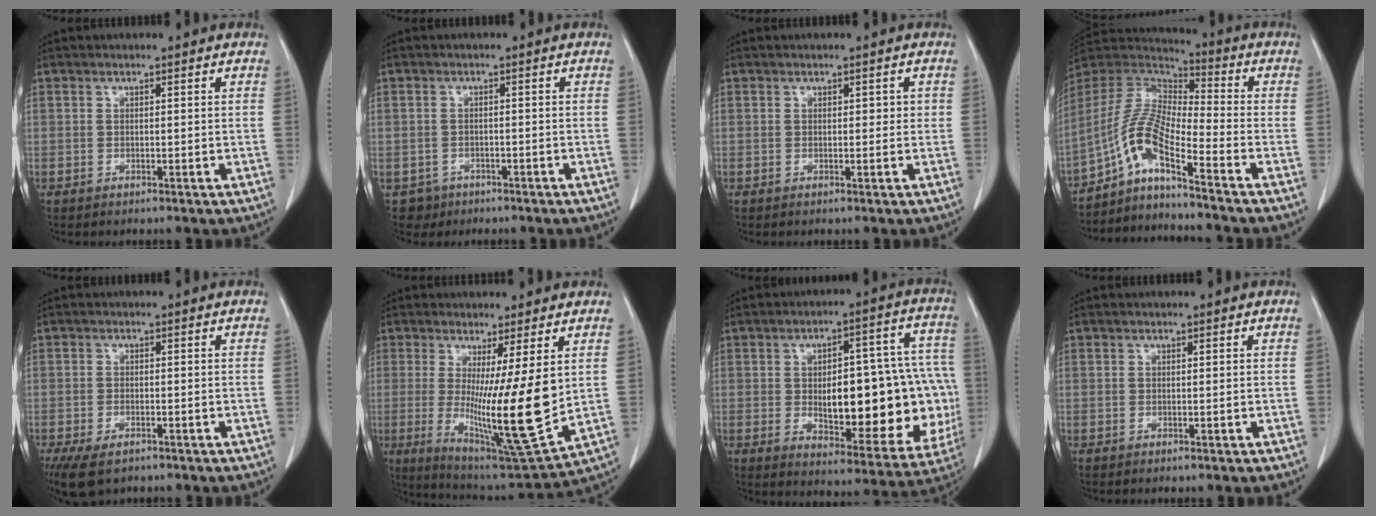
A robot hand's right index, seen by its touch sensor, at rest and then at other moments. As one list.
[{"total": 3.3, "force": [-1.6, 2.9, -0.3], "torque": [0.009, 0.011, -0.023]}, {"total": 1.4, "force": [0.3, 0.8, 1.1], "torque": [-0.013, 0.003, 0.005]}, {"total": 9.8, "force": [-6.3, 0.7, 7.5], "torque": [-0.170, 0.012, -0.123]}, {"total": 6.8, "force": [-4.6, 3.2, 3.8], "torque": [-0.071, -0.011, -0.071]}, {"total": 15.6, "force": [0.4, 0.6, 15.6], "torque": [-0.273, -0.046, 0.015]}, {"total": 23.3, "force": [-2.0, 8.4, 21.7], "torque": [-0.226, 0.033, 0.003]}, {"total": 0.0}]